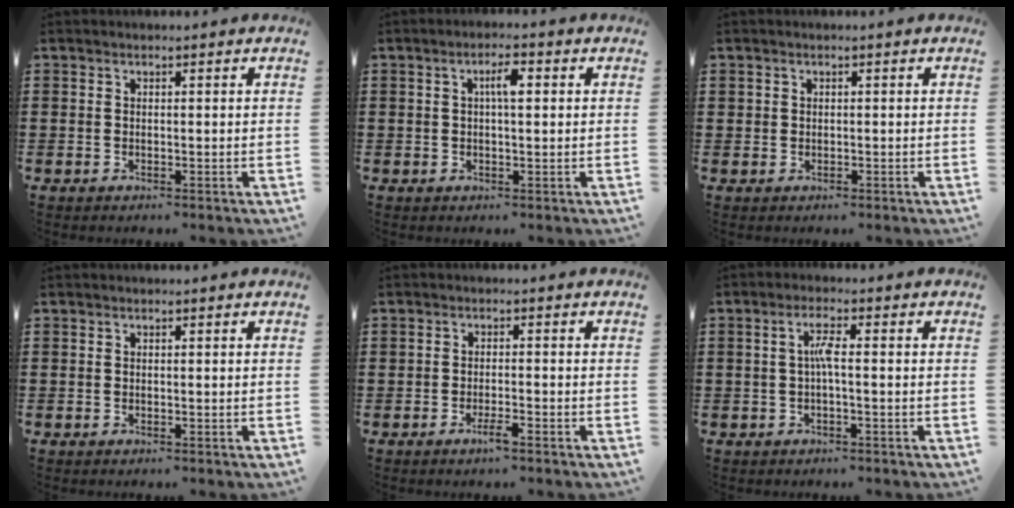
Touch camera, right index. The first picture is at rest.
{"total": 3.3, "force": [0.5, 1.0, 3.1], "torque": [-0.052, 0.005, 0.004]}
{"total": 0.8, "force": [0.2, 0.8, 0.0], "torque": [-0.002, 0.005, 0.002]}
{"total": 0.0}
{"total": 2.3, "force": [-1.5, 0.4, 1.6], "torque": [-0.035, -0.003, -0.029]}
{"total": 3.3, "force": [-0.2, 0.3, 3.3], "torque": [-0.064, 0.001, -0.008]}